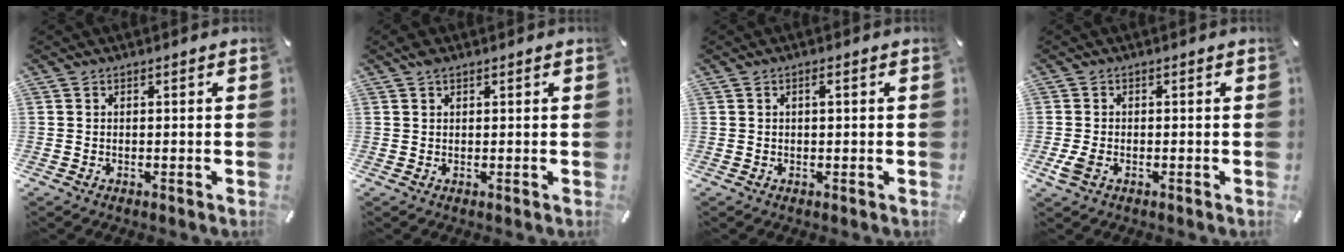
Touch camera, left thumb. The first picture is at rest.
{"total": 1.7, "force": [1.1, 0.9, 1.0], "torque": [-0.023, 0.002, 0.020]}
{"total": 1.3, "force": [0.3, 0.5, 1.1], "torque": [-0.022, 0.004, 0.003]}
{"total": 2.8, "force": [-0.9, 1.9, 1.8], "torque": [-0.052, -0.005, -0.020]}